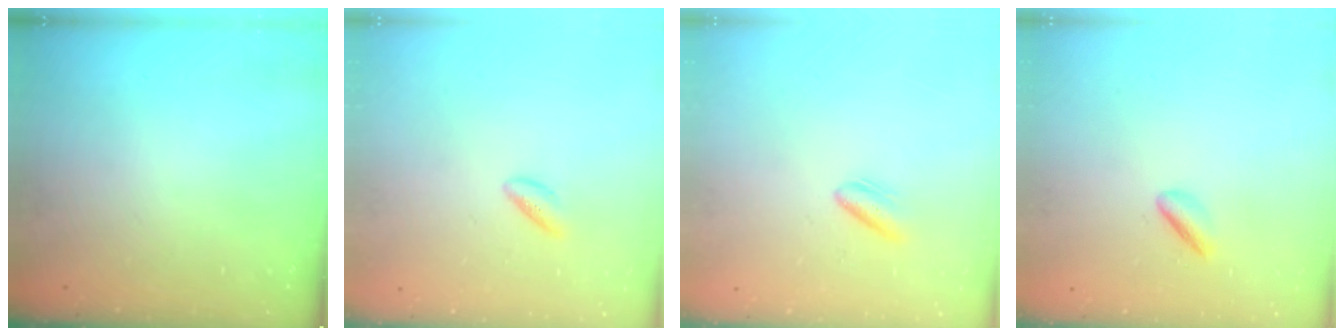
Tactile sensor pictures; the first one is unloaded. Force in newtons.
{"total": 2.7, "press": 2.4, "slide": 1.2}
{"total": 4.2, "press": 3.9, "slide": 1.6}
{"total": 2.4, "press": 2.2, "slide": 1.0}